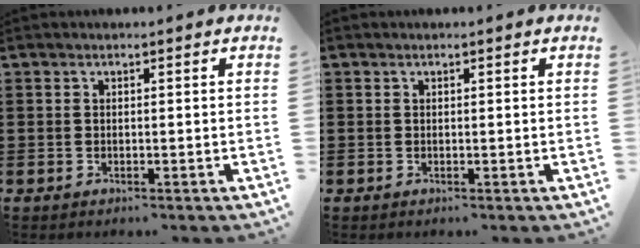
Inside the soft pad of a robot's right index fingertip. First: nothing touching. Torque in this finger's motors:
{"motor_torque": [-0.08, -0.06, 0.00, 0.01]}